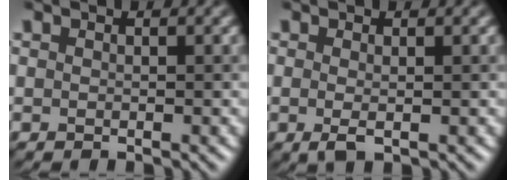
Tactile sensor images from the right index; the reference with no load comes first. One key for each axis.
{"total": 1.3, "fx": 0.0, "fy": 0.4, "fz": 1.2, "tx": -0.023, "ty": -0.001, "tz": -0.001}